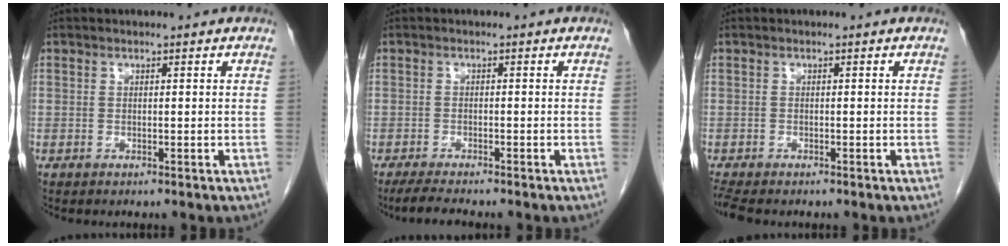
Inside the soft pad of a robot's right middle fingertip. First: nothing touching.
{"total": 3.6, "force": [-3.1, 0.1, 1.8], "torque": [-0.038, -0.013, -0.054]}
{"total": 3.0, "force": [-2.6, 0.6, 1.4], "torque": [-0.030, -0.010, -0.044]}